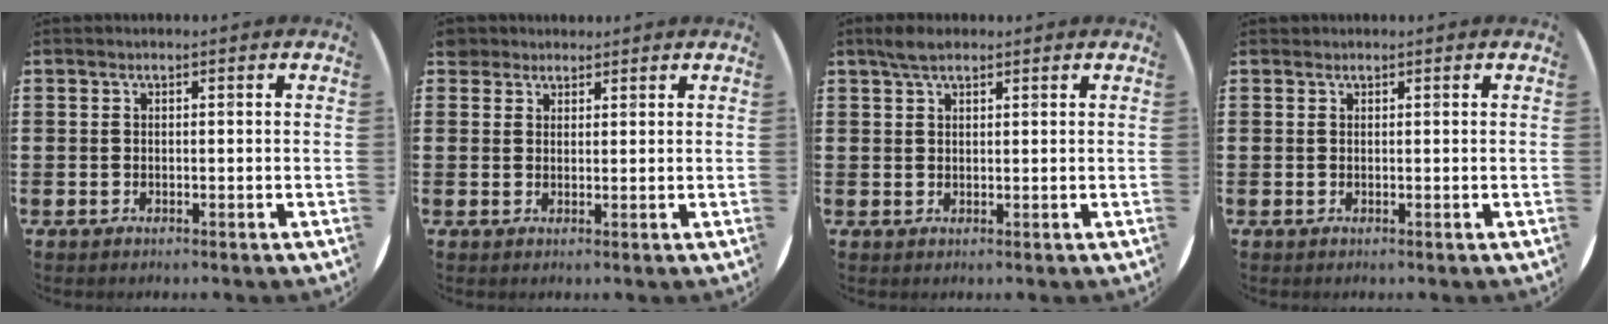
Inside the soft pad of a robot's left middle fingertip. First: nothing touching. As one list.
[{"total": 2.2, "force": [1.9, 1.1, -0.1], "torque": [0.005, 0.002, 0.037]}, {"total": 2.7, "force": [2.1, 1.0, 1.4], "torque": [-0.022, 0.004, 0.036]}, {"total": 0.5, "force": [0.5, 0.2, -0.1], "torque": [0.003, 0.004, 0.009]}]